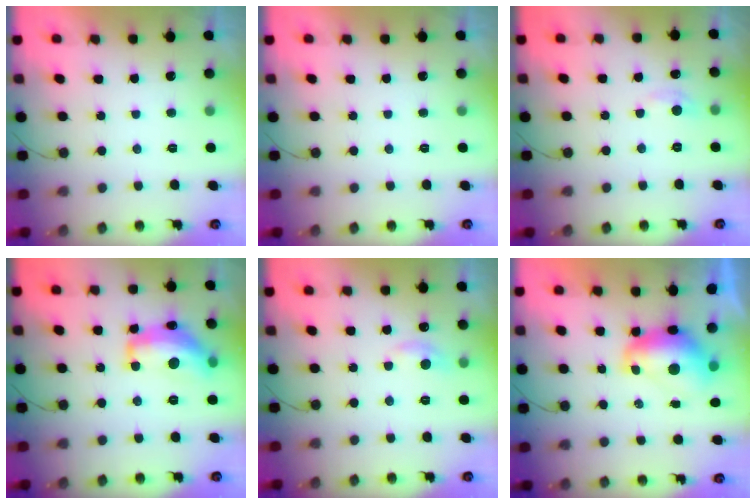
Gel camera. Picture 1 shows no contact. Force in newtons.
{"total": 0.0}
{"total": 4.2, "press": 4.1, "slide": 0.6}
{"total": 16.0, "press": 16.0, "slide": 0.8}
{"total": 5.5, "press": 5.5, "slide": 0.7}
{"total": 9.4, "press": 9.4, "slide": 0.9}